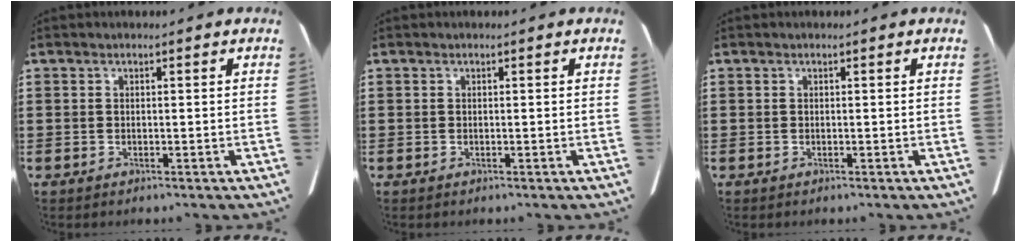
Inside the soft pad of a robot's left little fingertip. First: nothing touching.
{"total": 0.0}
{"total": 0.0}